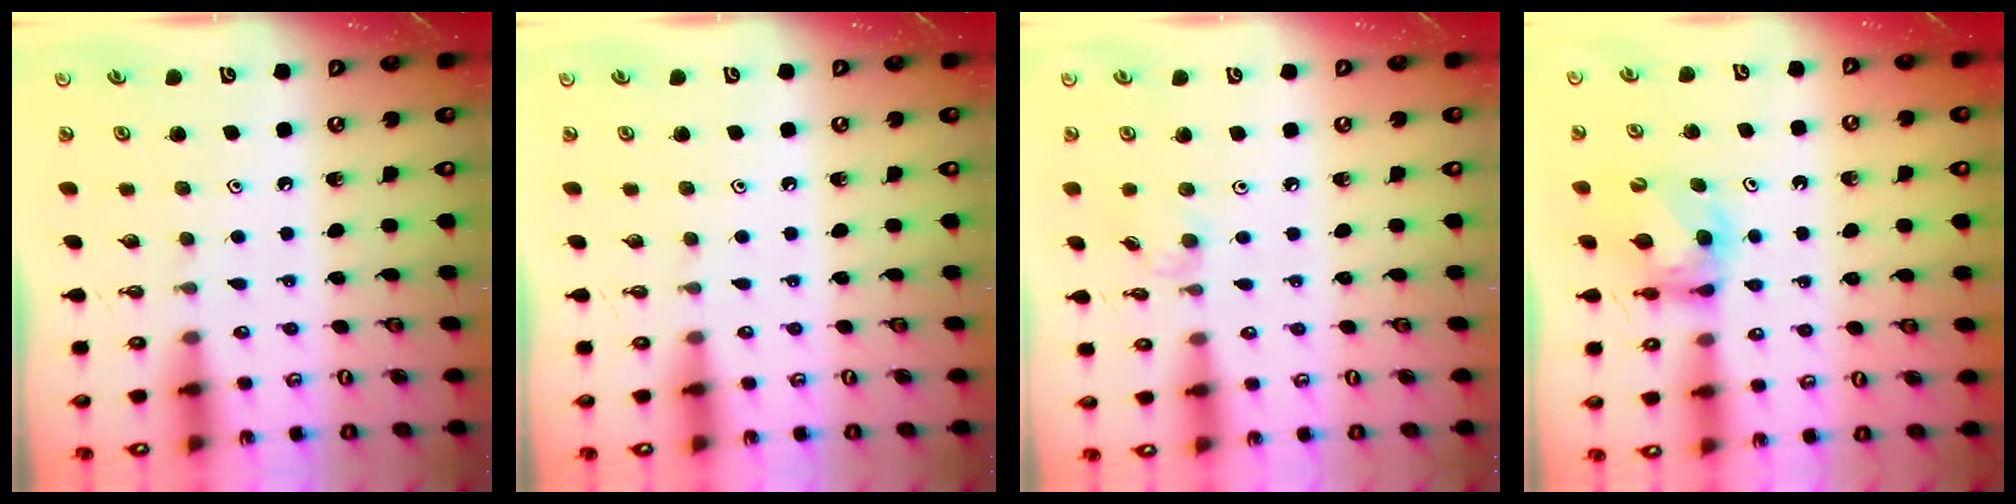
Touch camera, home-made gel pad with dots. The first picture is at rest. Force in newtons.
{"total": 0.0}
{"total": 2.5, "press": 2.4, "slide": 0.4}
{"total": 6.2, "press": 6.2, "slide": 0.6}